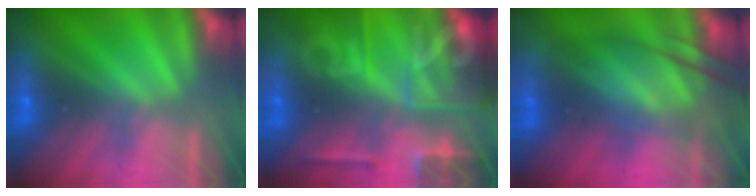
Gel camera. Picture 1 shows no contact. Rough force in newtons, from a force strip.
{"total": 9.0}
{"total": 8.0}